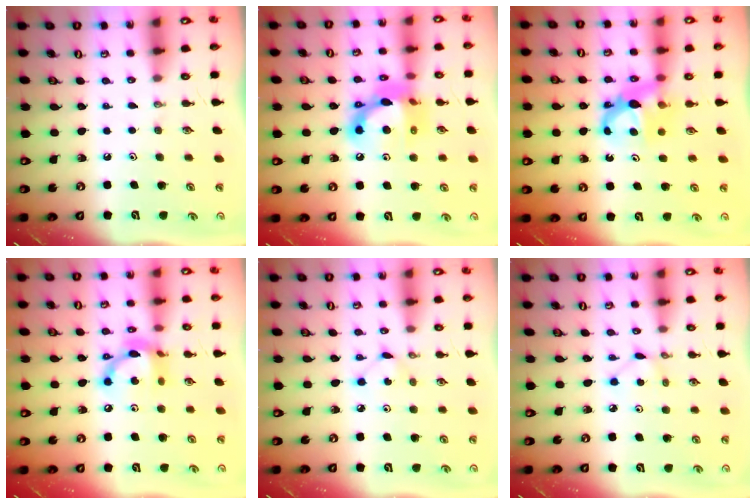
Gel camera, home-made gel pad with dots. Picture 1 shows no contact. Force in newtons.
{"total": 14.2, "press": 14.2, "slide": 1.2}
{"total": 7.2, "press": 7.2, "slide": 0.4}
{"total": 12.9, "press": 12.9, "slide": 0.7}
{"total": 3.5, "press": 3.5, "slide": 0.4}
{"total": 2.8, "press": 2.8, "slide": 0.3}